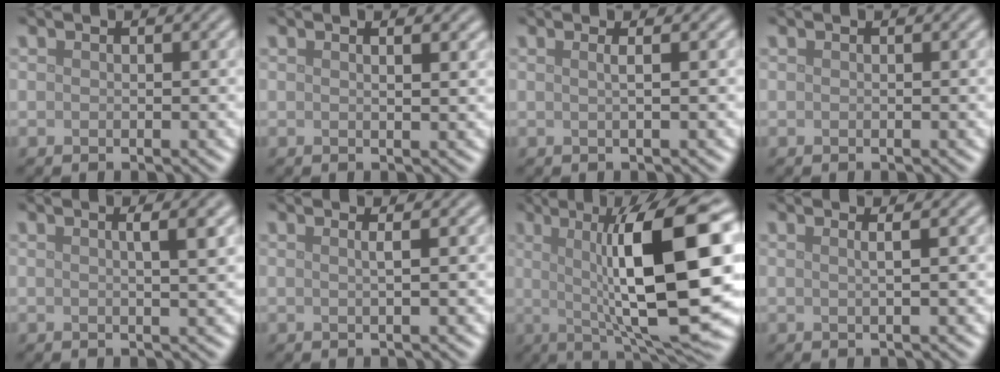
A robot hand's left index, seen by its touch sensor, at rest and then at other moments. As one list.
[{"total": 1.4, "force": [0.9, 0.5, 0.9], "torque": [-0.007, 0.003, 0.007]}, {"total": 1.6, "force": [0.5, 0.7, 1.4], "torque": [-0.013, -0.001, -0.012]}, {"total": 0.0}, {"total": 3.2, "force": [0.8, 0.9, 2.9], "torque": [-0.025, 0.011, 0.006]}, {"total": 1.4, "force": [0.4, 0.5, 1.2], "torque": [-0.012, 0.000, -0.008]}, {"total": 14.2, "force": [0.9, 3.2, 13.8], "torque": [-0.184, 0.007, 0.013]}, {"total": 1.8, "force": [0.7, 0.8, 1.5], "torque": [-0.009, 0.001, -0.014]}]